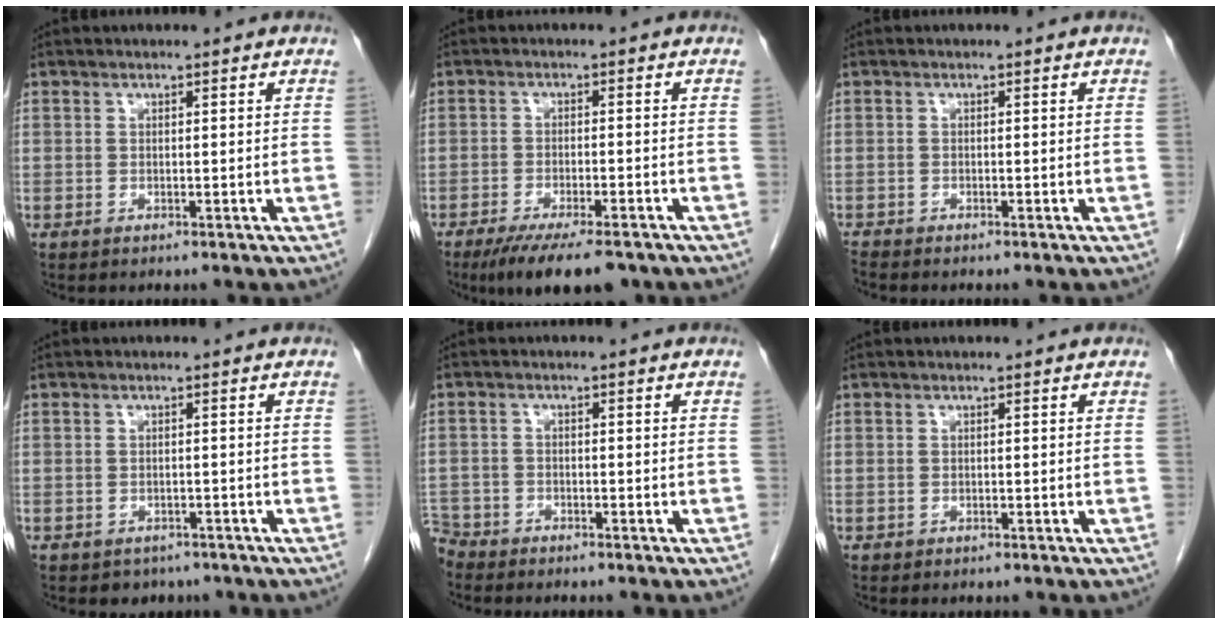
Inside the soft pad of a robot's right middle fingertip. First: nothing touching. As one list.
[{"total": 10.2, "force": [-7.7, 2.2, 6.3], "torque": [-0.091, -0.015, -0.118]}, {"total": 1.1, "force": [-1.1, -0.1, 0.0], "torque": [-0.010, -0.007, -0.022]}, {"total": 3.0, "force": [-2.2, 2.0, 0.2], "torque": [-0.008, 0.007, -0.030]}, {"total": 4.4, "force": [-4.1, 1.6, -0.1], "torque": [0.000, -0.005, -0.082]}, {"total": 0.0}]